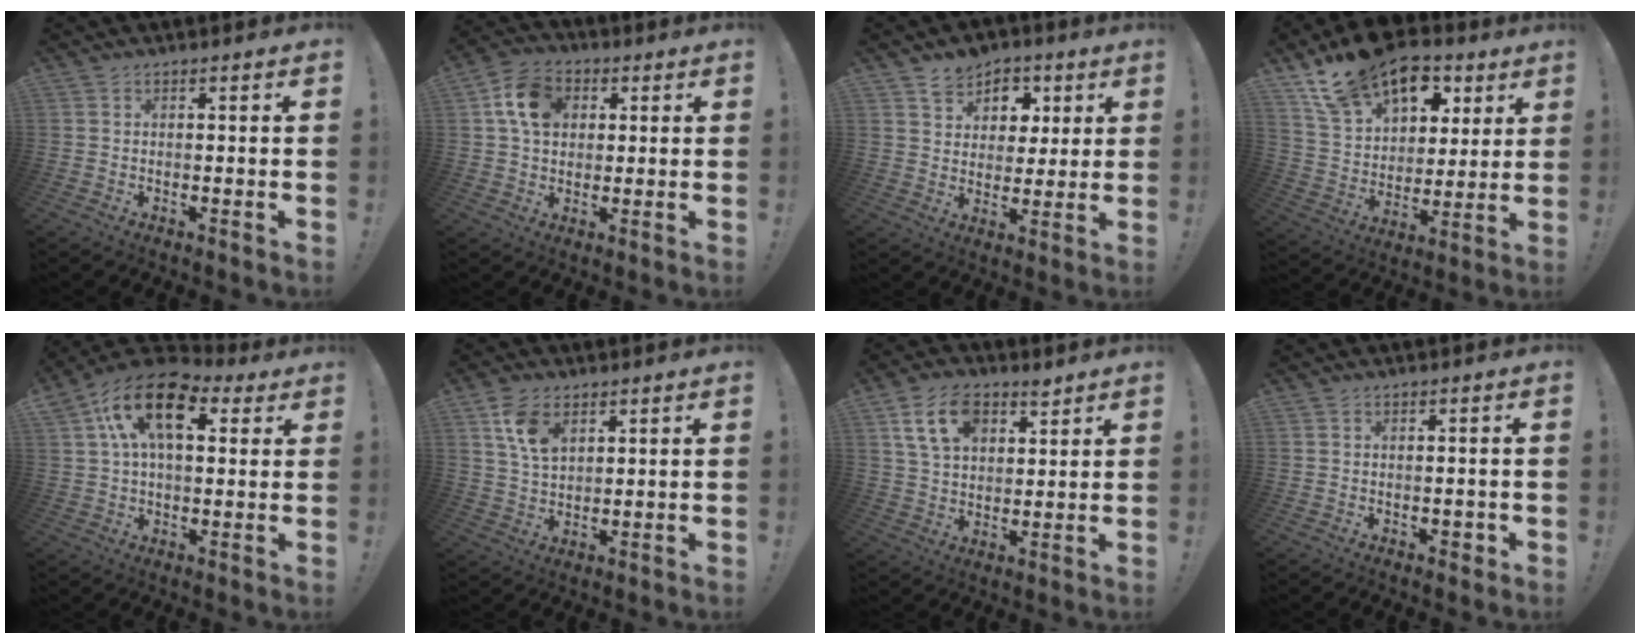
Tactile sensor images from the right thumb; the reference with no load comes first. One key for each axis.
{"total": 11.4, "fx": 3.2, "fy": 8.7, "fz": 6.7, "tx": -0.108, "ty": 0.012, "tz": 0.067}
{"total": 8.2, "fx": 4.3, "fy": 6.8, "fz": 1.2, "tx": -0.012, "ty": -0.033, "tz": 0.086}
{"total": 19.5, "fx": 12.7, "fy": 12.1, "fz": 8.5, "tx": -0.125, "ty": -0.080, "tz": 0.239}
{"total": 17.2, "fx": 6.7, "fy": 9.7, "fz": 12.5, "tx": -0.203, "ty": -0.013, "tz": 0.118}
{"total": 8.8, "fx": 4.6, "fy": 5.1, "fz": 5.5, "tx": -0.093, "ty": -0.014, "tz": 0.088}
{"total": 12.4, "fx": 6.4, "fy": 7.8, "fz": 7.2, "tx": -0.116, "ty": -0.018, "tz": 0.122}
{"total": 1.5, "fx": -0.3, "fy": 1.1, "fz": 1.0, "tx": -0.010, "ty": 0.003, "tz": -0.006}